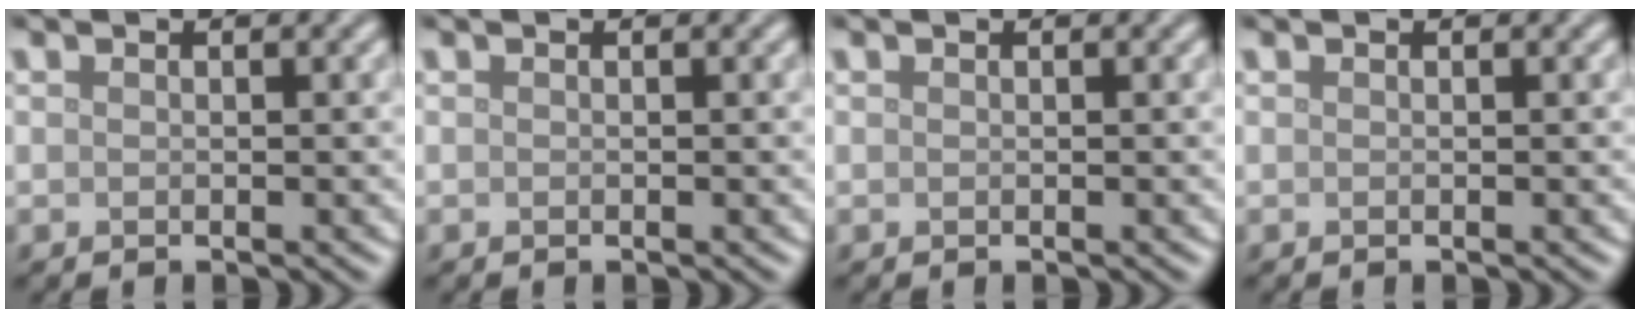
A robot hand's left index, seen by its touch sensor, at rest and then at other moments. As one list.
[{"total": 0.0}, {"total": 0.0}, {"total": 0.0}]